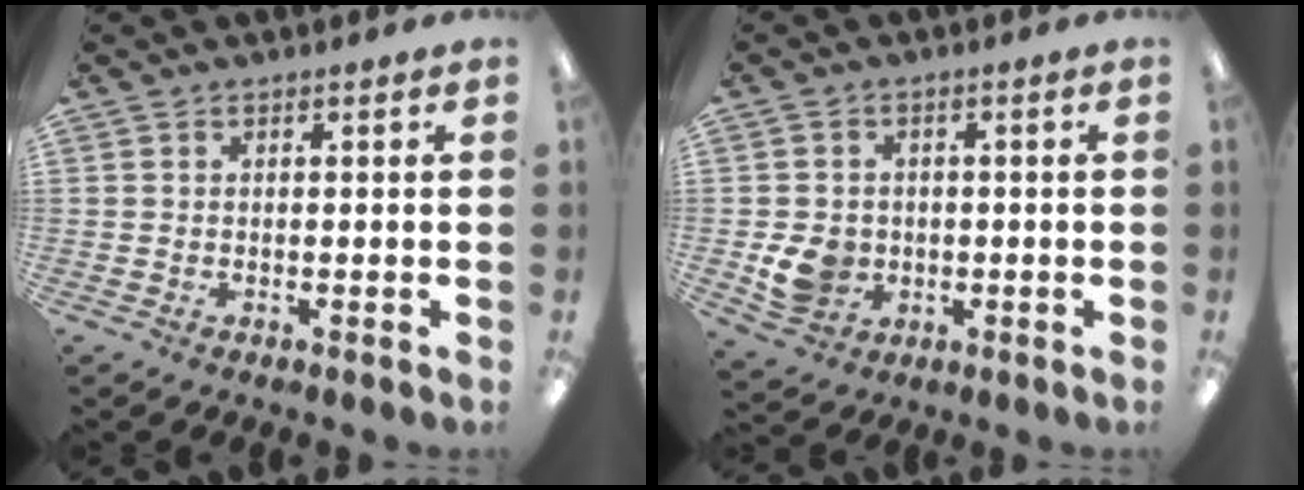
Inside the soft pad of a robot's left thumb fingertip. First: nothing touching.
{"total": 6.7, "force": [-1.2, 5.9, 3.0], "torque": [-0.058, 0.007, -0.018]}